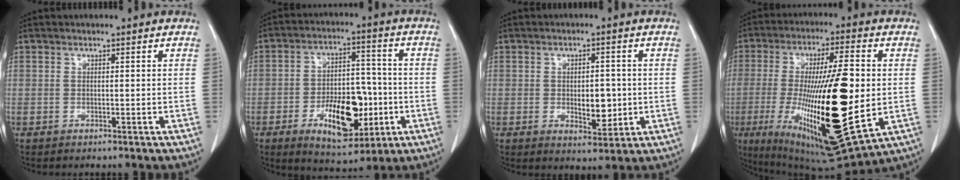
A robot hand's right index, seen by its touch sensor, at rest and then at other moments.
{"total": 13.5, "force": [-4.3, 6.2, 11.2], "torque": [-0.177, 0.013, -0.059]}
{"total": 6.3, "force": [-0.6, 2.7, 5.7], "torque": [-0.085, -0.007, -0.002]}
{"total": 27.1, "force": [-3.2, 5.4, 26.3], "torque": [-0.486, -0.038, -0.046]}